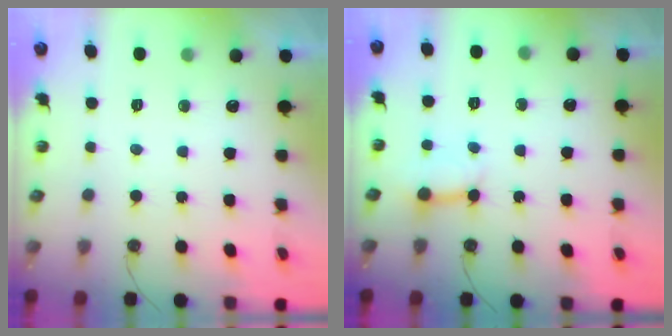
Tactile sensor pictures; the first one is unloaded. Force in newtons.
{"total": 6.4, "press": 6.4, "slide": 0.7}